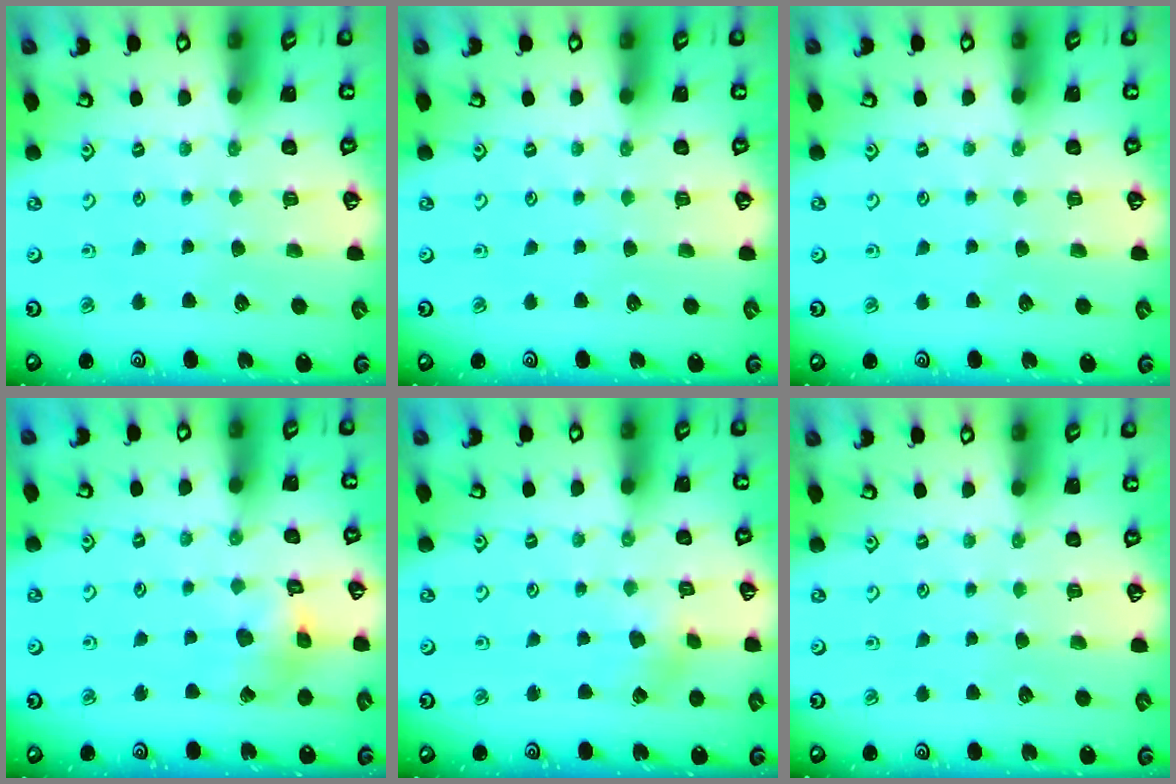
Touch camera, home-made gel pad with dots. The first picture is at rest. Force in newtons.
{"total": 0.0}
{"total": 0.0}
{"total": 5.9, "press": 5.9, "slide": 0.6}
{"total": 2.7, "press": 2.6, "slide": 0.6}
{"total": 0.0}